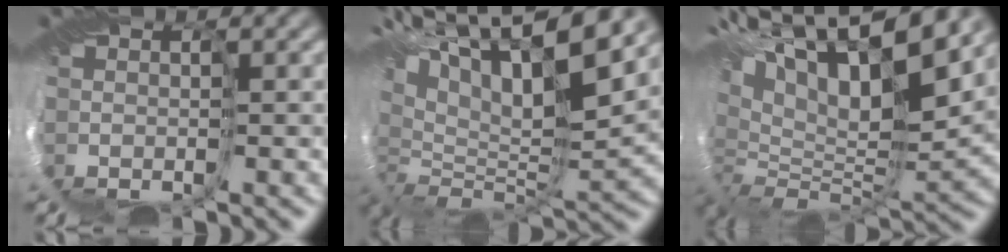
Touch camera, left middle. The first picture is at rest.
{"total": 13.4, "force": [7.8, 4.5, 9.9], "torque": [-0.217, 0.034, 0.135]}
{"total": 14.2, "force": [7.9, 5.8, 10.3], "torque": [-0.226, 0.029, 0.143]}